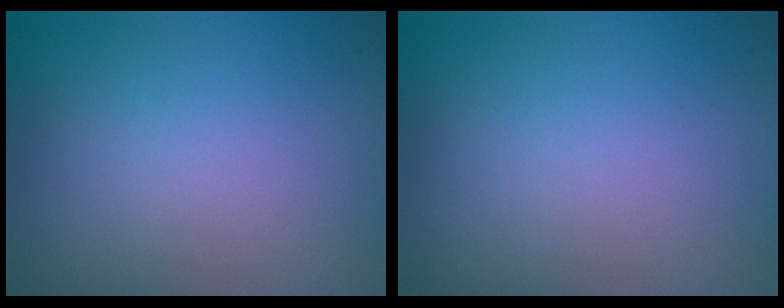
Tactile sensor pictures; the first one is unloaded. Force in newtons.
{"total": 0.0}